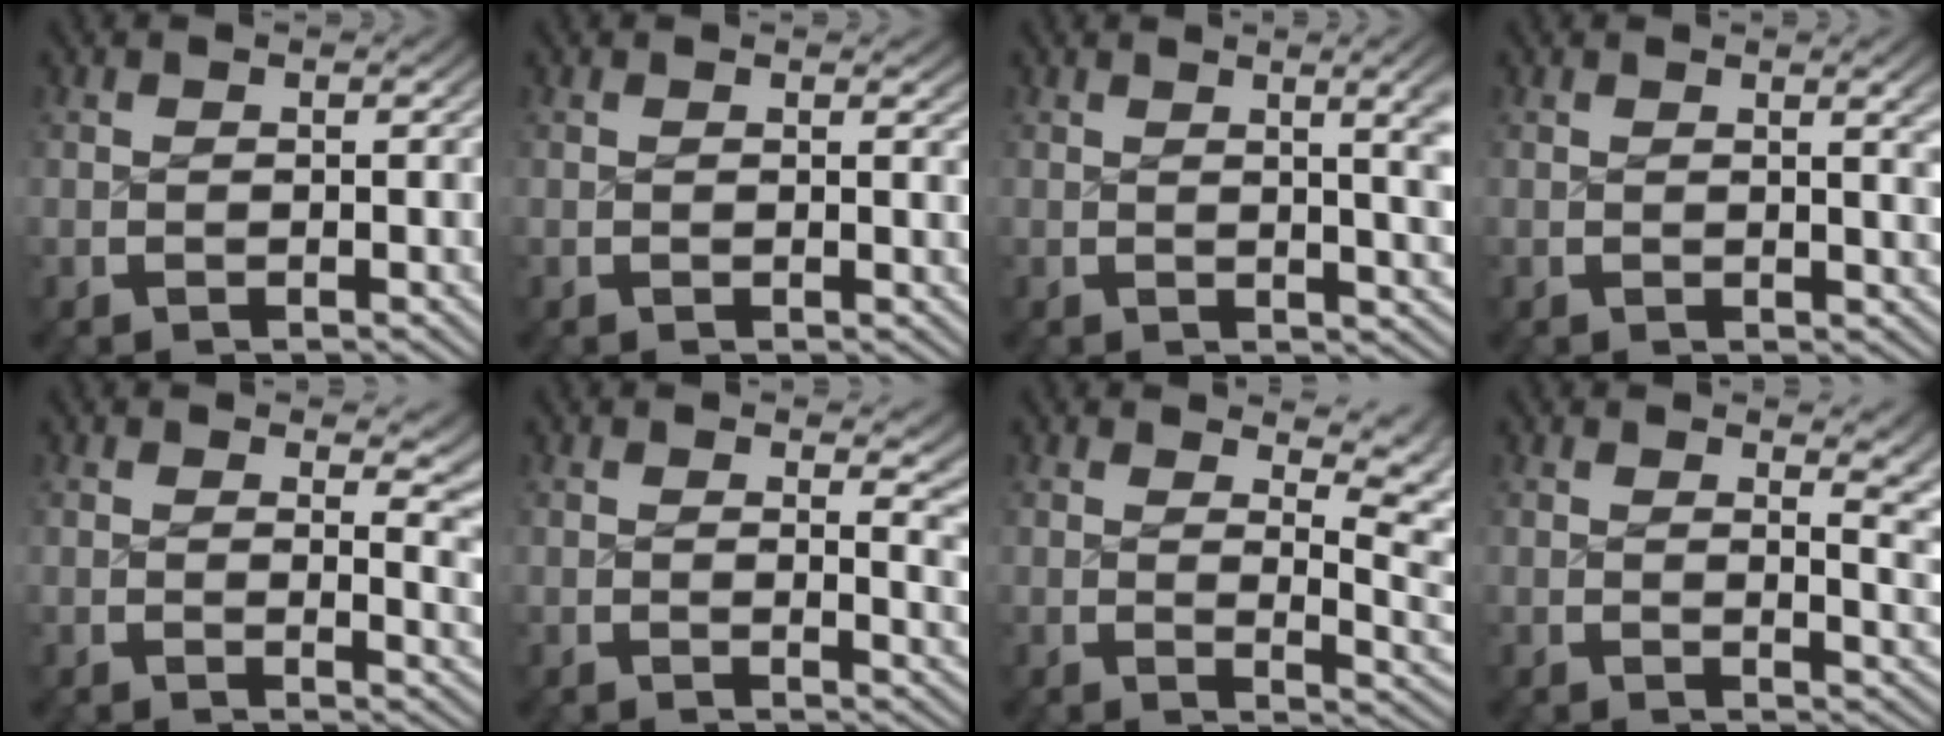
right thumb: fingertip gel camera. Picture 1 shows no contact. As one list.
[{"total": 0.6, "force": [0.4, 0.1, 0.4], "torque": [-0.007, -0.003, 0.006]}, {"total": 4.7, "force": [0.9, 1.3, 4.4], "torque": [-0.041, 0.001, 0.014]}, {"total": 1.7, "force": [0.6, 0.1, 1.6], "torque": [-0.020, -0.001, 0.009]}, {"total": 3.5, "force": [1.8, 1.3, 2.7], "torque": [-0.010, -0.005, 0.022]}, {"total": 2.8, "force": [1.5, 0.8, 2.1], "torque": [-0.011, -0.008, 0.019]}, {"total": 4.2, "force": [1.1, 1.9, 3.6], "torque": [-0.024, -0.008, 0.021]}, {"total": 4.0, "force": [1.7, 1.4, 3.3], "torque": [-0.020, -0.007, 0.024]}]